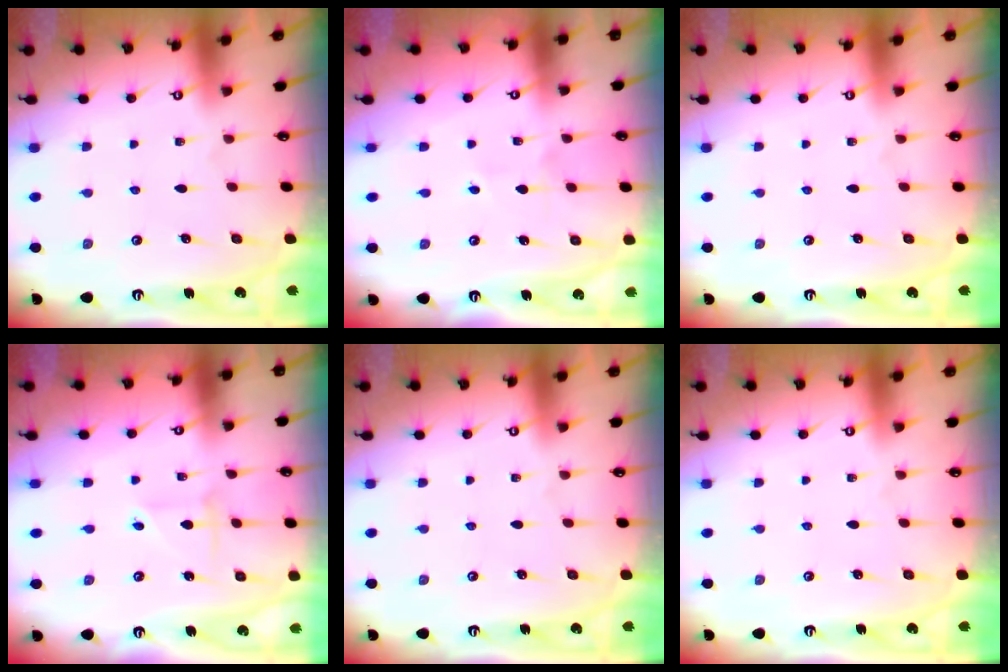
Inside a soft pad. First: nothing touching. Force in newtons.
{"total": 2.2, "press": 2.0, "slide": 0.8}
{"total": 0.0}
{"total": 2.7, "press": 2.6, "slide": 0.3}
{"total": 0.0}
{"total": 0.0}